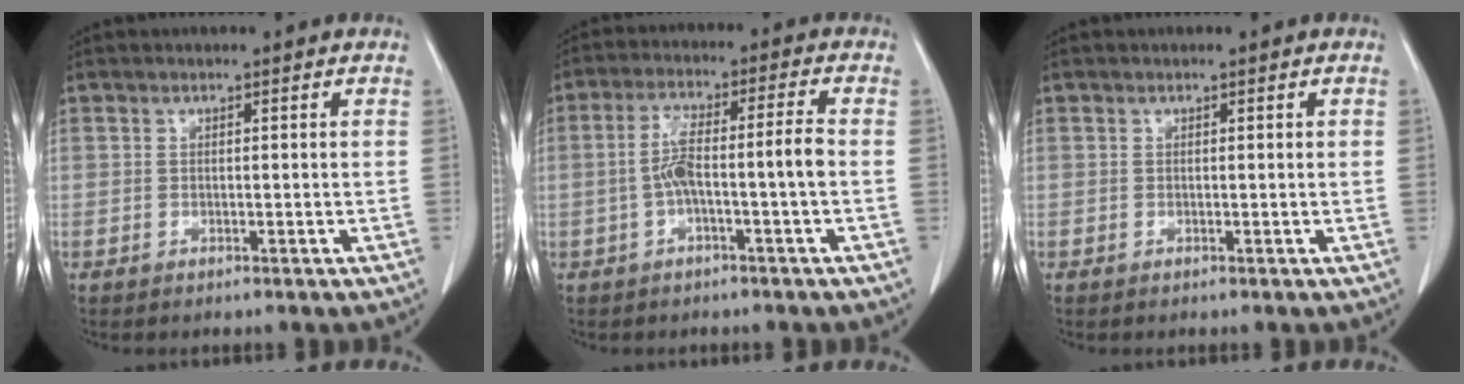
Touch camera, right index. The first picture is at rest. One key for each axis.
{"total": 6.8, "fx": -1.4, "fy": 0.3, "fz": 6.6, "tx": -0.129, "ty": 0.026, "tz": -0.023}
{"total": 0.0}